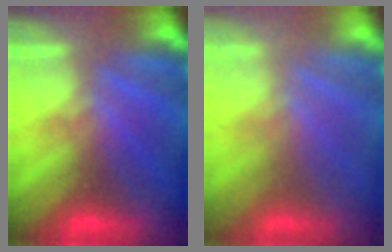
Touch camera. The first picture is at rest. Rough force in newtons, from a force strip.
{"total": 2.3}